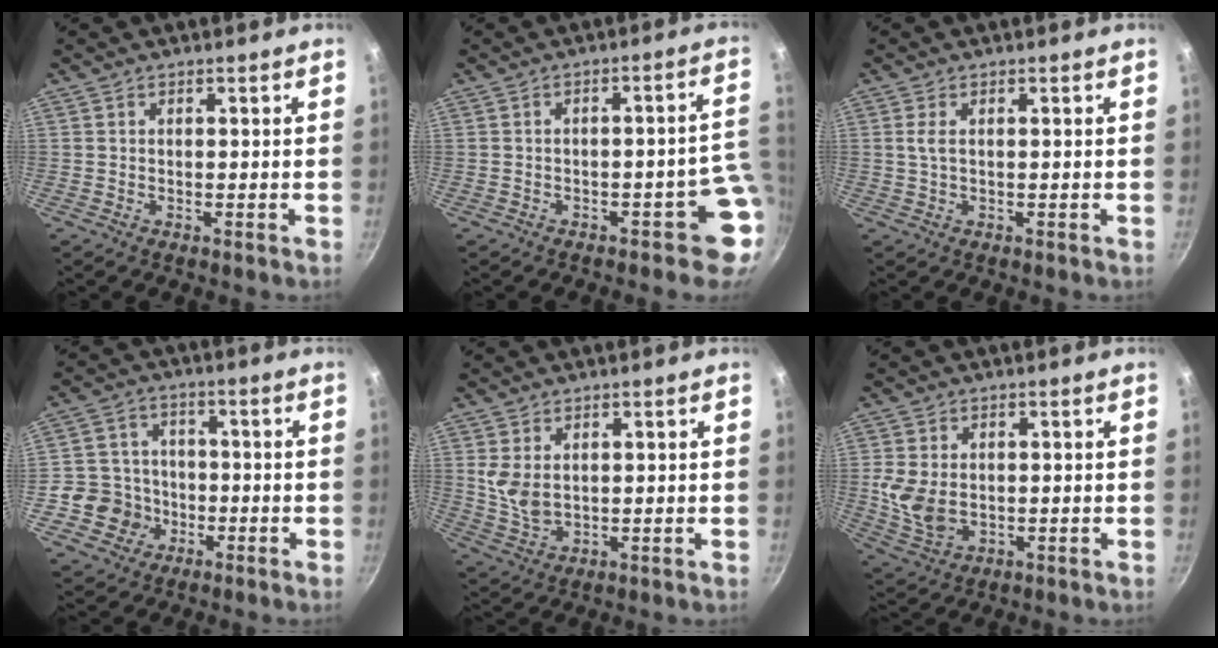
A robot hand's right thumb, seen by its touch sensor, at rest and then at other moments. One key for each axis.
{"total": 6.0, "fx": -2.2, "fy": 3.1, "fz": 4.6, "tx": 0.004, "ty": 0.038, "tz": -0.027}
{"total": 1.8, "fx": 0.3, "fy": 0.7, "fz": 1.6, "tx": -0.036, "ty": 0.001, "tz": 0.008}
{"total": 8.3, "fx": -2.5, "fy": 7.6, "fz": 2.0, "tx": -0.011, "ty": 0.031, "tz": -0.049}
{"total": 6.0, "fx": 1.7, "fy": 3.6, "fz": 4.5, "tx": -0.083, "ty": -0.017, "tz": 0.042}
{"total": 8.3, "fx": 0.2, "fy": 5.8, "fz": 6.0, "tx": -0.120, "ty": -0.012, "tz": 0.015}